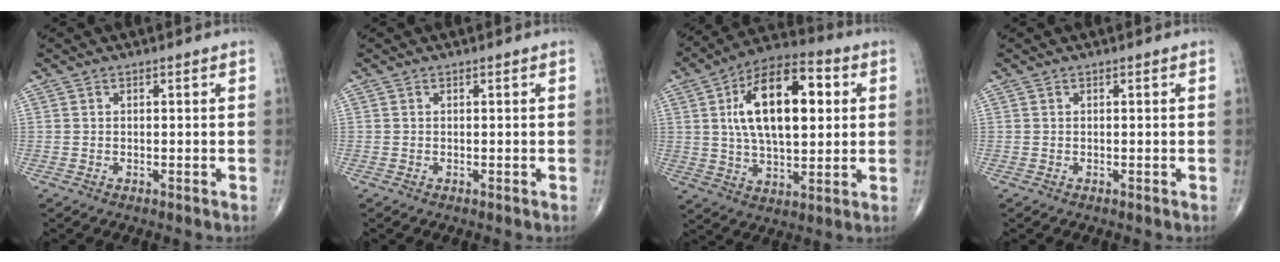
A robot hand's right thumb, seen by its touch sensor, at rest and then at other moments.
{"total": 0.0}
{"total": 19.6, "force": [4.1, 9.8, 16.5], "torque": [-0.253, 0.011, 0.064]}
{"total": 0.0}